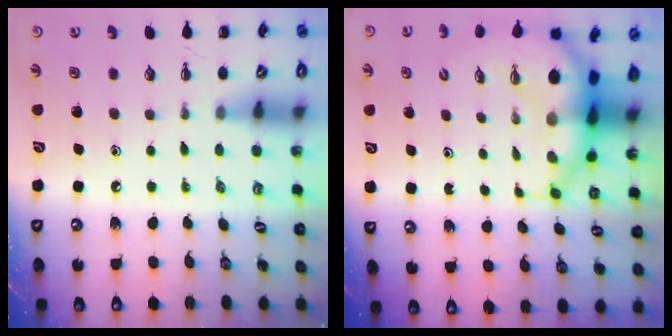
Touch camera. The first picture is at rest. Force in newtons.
{"total": 7.4, "press": 7.1, "slide": 2.3}